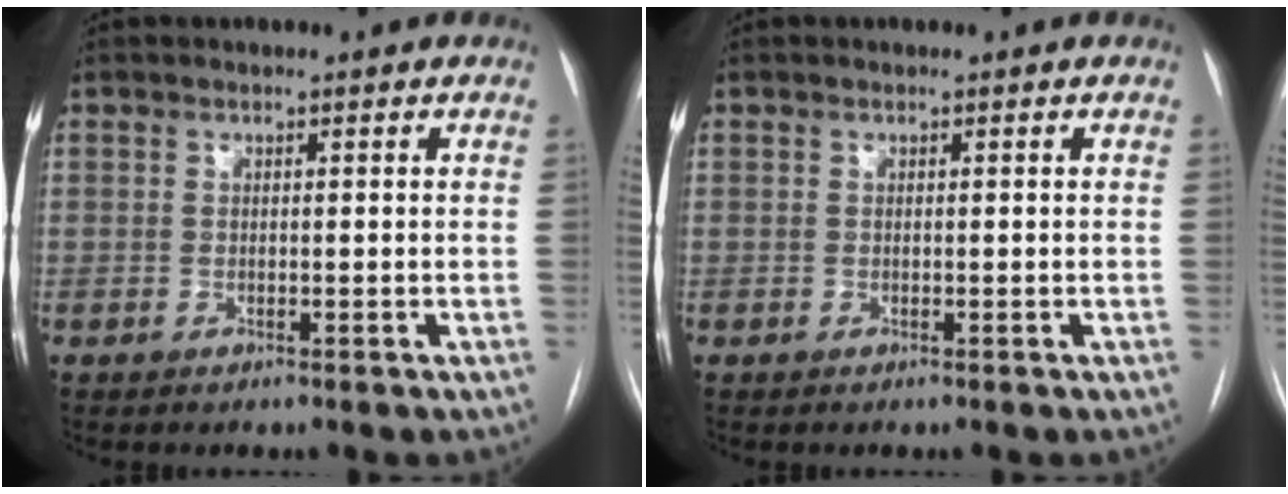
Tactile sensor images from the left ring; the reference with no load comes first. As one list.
[{"total": 0.0}]